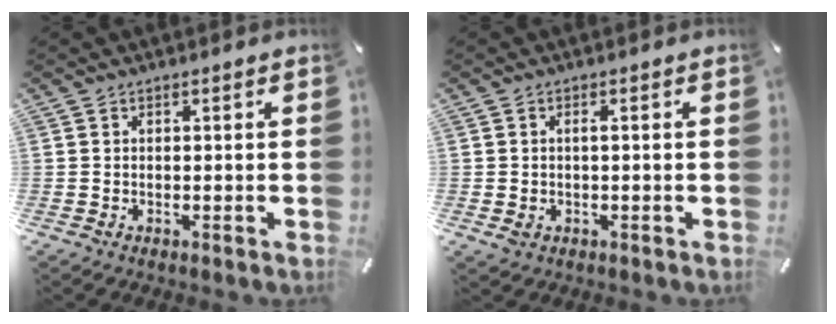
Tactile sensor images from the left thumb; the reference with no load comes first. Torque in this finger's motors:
{"motor_torque": [0.26, 0.66, 0.22, -0.14, 0.04]}